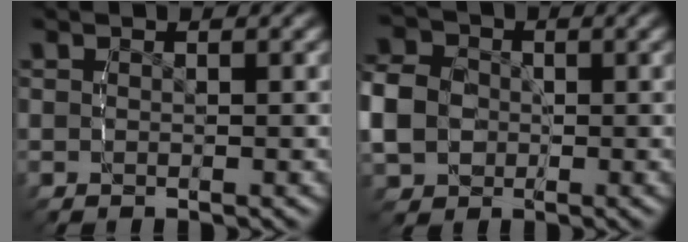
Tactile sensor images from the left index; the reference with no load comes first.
{"total": 7.6, "force": [-0.4, 6.7, 3.6], "torque": [-0.091, -0.015, -0.009]}